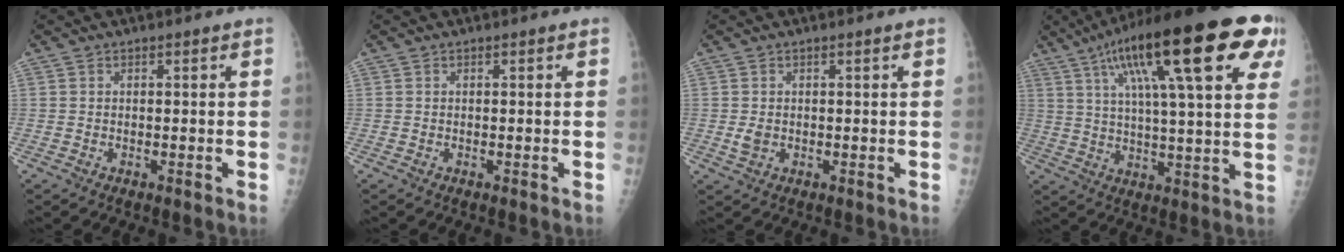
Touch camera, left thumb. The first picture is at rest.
{"total": 0.0}
{"total": 1.8, "force": [0.1, 1.2, 1.4], "torque": [-0.026, -0.001, 0.008]}
{"total": 27.4, "force": [12.5, 6.7, 23.5], "torque": [-0.354, 0.011, 0.185]}